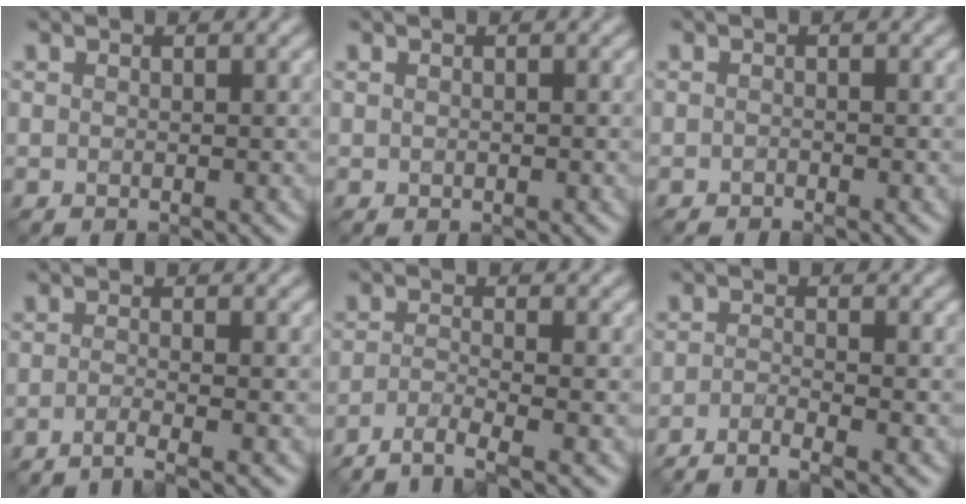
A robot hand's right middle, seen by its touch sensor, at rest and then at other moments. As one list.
[{"total": 0.0}, {"total": 0.5, "force": [-0.5, 0.0, -0.1], "torque": [0.005, 0.000, -0.008]}, {"total": 1.8, "force": [-1.2, 0.3, 1.3], "torque": [-0.009, -0.005, -0.036]}, {"total": 3.1, "force": [-2.3, 0.5, 1.9], "torque": [-0.033, -0.004, -0.058]}, {"total": 2.5, "force": [-2.0, 0.4, 1.5], "torque": [-0.019, -0.006, -0.053]}]